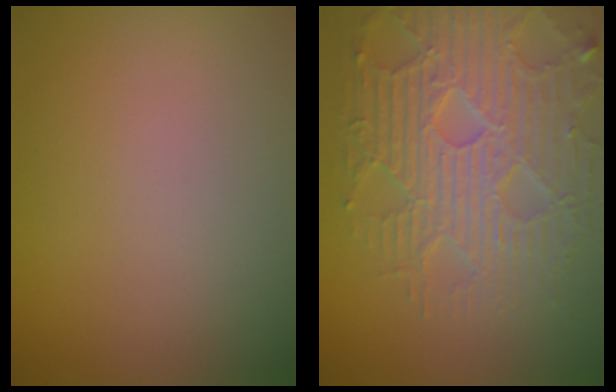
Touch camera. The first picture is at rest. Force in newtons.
{"total": 7.4, "press": 5.9, "slide": 4.4}